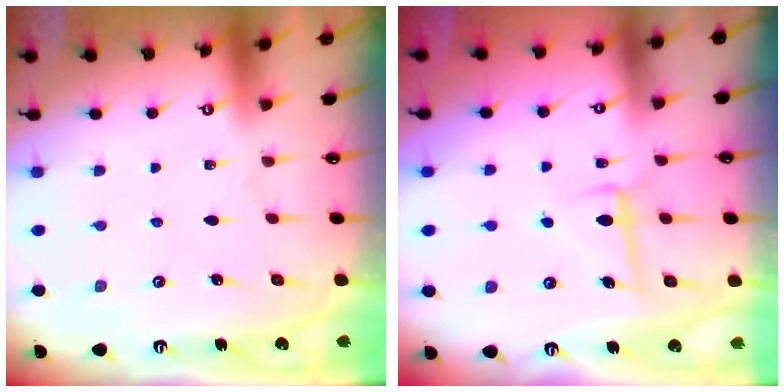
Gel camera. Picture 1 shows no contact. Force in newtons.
{"total": 6.3, "press": 6.2, "slide": 1.2}